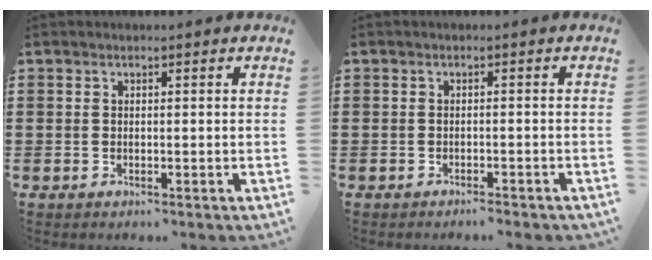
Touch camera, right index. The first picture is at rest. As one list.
[{"total": 1.0, "force": [-1.0, 0.0, 0.4], "torque": [-0.010, -0.001, -0.019]}]